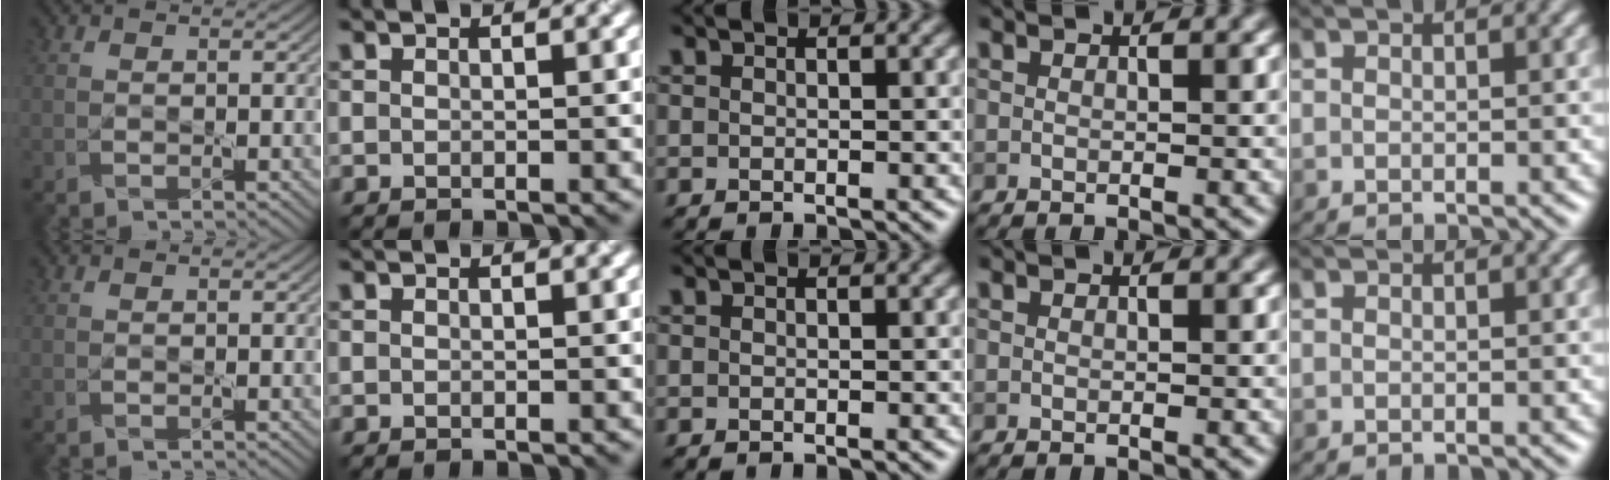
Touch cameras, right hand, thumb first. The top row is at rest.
{}